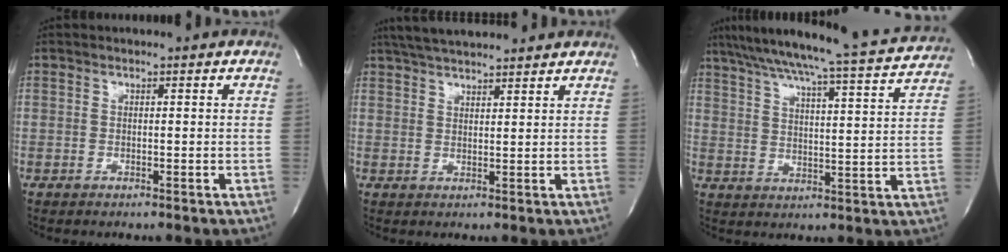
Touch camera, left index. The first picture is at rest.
{"total": 9.8, "force": [8.8, 1.1, 4.1], "torque": [-0.073, 0.034, 0.134]}
{"total": 22.3, "force": [20.3, 0.3, 9.1], "torque": [-0.157, -0.018, 0.272]}